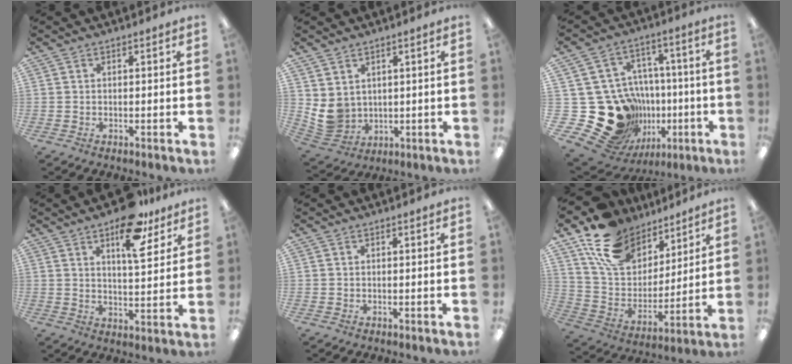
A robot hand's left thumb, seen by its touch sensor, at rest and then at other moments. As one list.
[{"total": 6.6, "force": [2.2, 5.8, 2.5], "torque": [-0.072, -0.014, 0.048]}, {"total": 29.1, "force": [-6.0, 24.2, 15.1], "torque": [-0.265, -0.001, -0.011]}, {"total": 14.1, "force": [8.8, 6.0, 9.2], "torque": [-0.128, -0.037, 0.147]}, {"total": 0.0}, {"total": 17.2, "force": [11.7, 10.7, 6.9], "torque": [-0.137, -0.063, 0.219]}]